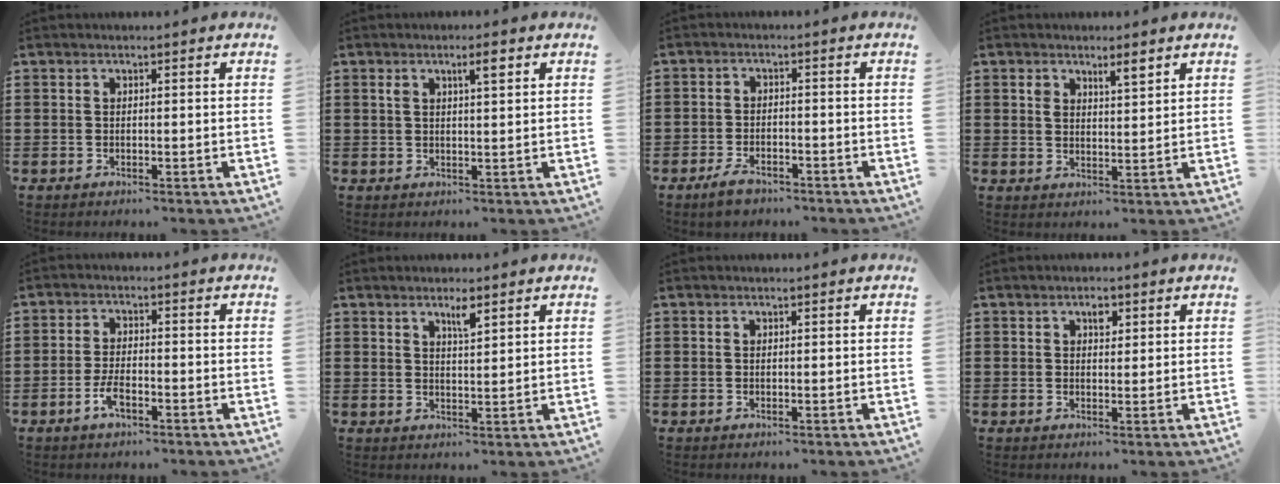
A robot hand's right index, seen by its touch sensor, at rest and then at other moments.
{"total": 3.2, "force": [1.6, 0.7, 2.8], "torque": [-0.042, -0.002, 0.021]}
{"total": 2.9, "force": [-2.4, 1.3, 1.0], "torque": [-0.019, 0.008, -0.046]}
{"total": 3.2, "force": [2.3, 1.0, 2.1], "torque": [-0.029, -0.003, 0.037]}
{"total": 3.5, "force": [-1.8, 1.4, 2.6], "torque": [-0.059, -0.001, -0.035]}
{"total": 2.9, "force": [1.9, 0.5, 2.1], "torque": [-0.037, -0.001, 0.030]}
{"total": 0.0}
{"total": 2.1, "force": [1.0, 1.2, 1.5], "torque": [-0.023, 0.003, 0.015]}